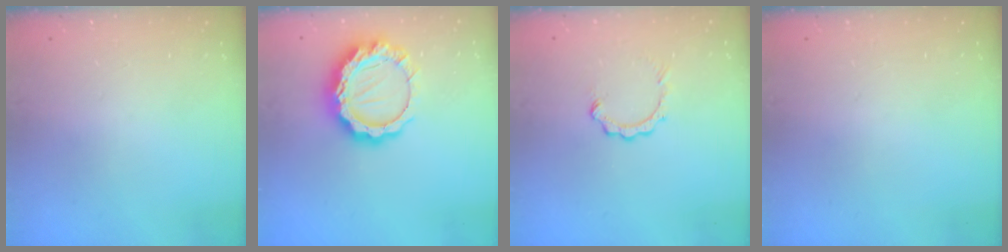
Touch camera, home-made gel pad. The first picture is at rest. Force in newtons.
{"total": 15.0, "press": 14.9, "slide": 1.2}
{"total": 2.5, "press": 2.4, "slide": 0.4}
{"total": 0.0}